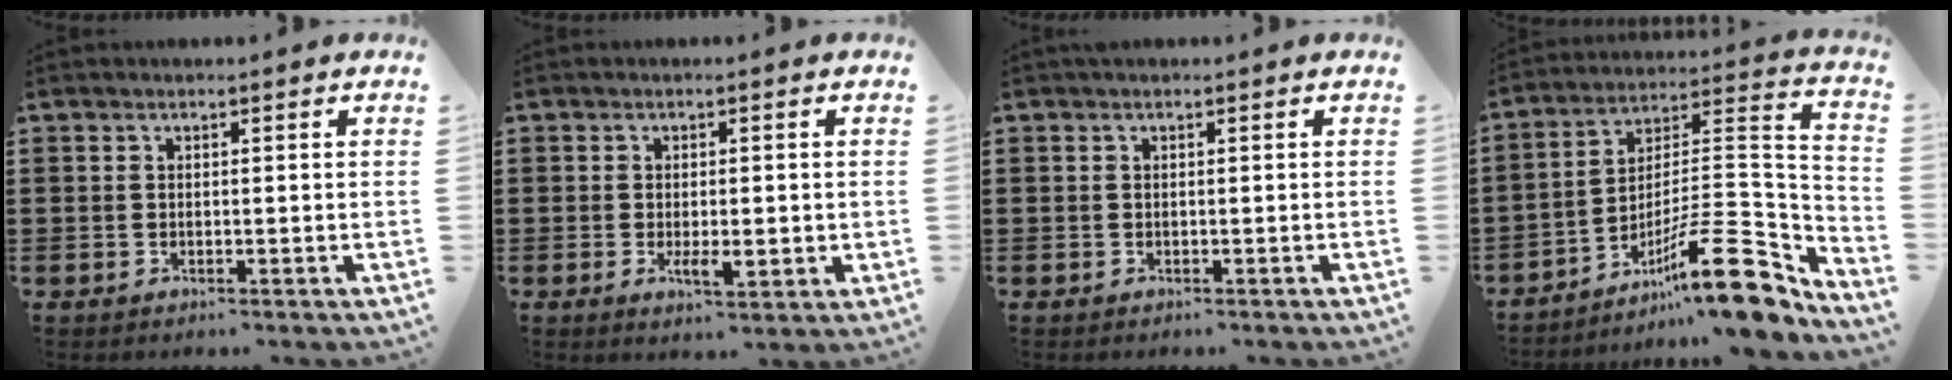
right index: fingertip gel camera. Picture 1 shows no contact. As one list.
[{"total": 3.8, "force": [-0.6, 1.5, 3.4], "torque": [-0.066, 0.000, -0.012]}, {"total": 0.0}, {"total": 16.5, "force": [-9.9, 3.9, 12.6], "torque": [-0.178, 0.027, -0.168]}]